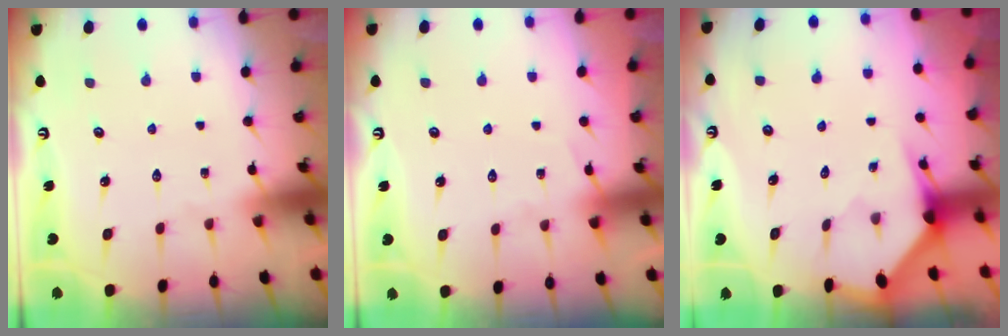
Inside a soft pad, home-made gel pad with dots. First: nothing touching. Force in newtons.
{"total": 3.5, "press": 3.5, "slide": 0.5}
{"total": 3.0, "press": 3.0, "slide": 0.2}